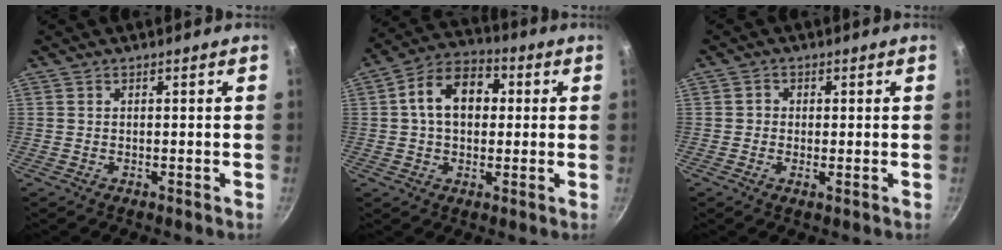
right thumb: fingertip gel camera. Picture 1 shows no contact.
{"total": 12.3, "force": [1.8, 8.6, 8.7], "torque": [-0.108, 0.026, 0.011]}
{"total": 1.8, "force": [0.0, 1.5, 1.0], "torque": [-0.014, -0.006, -0.009]}